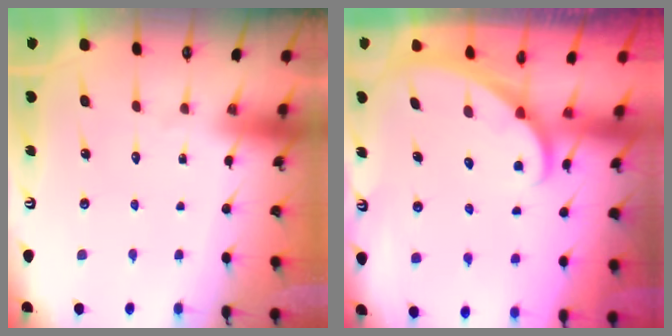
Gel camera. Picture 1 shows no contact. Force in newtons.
{"total": 2.0, "press": 2.0, "slide": 0.0}